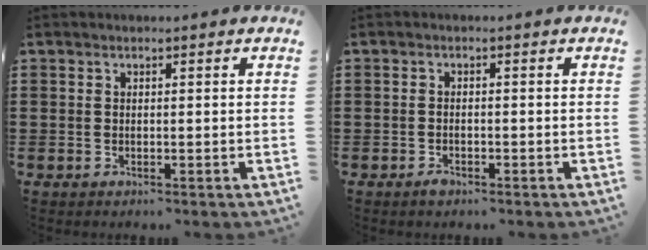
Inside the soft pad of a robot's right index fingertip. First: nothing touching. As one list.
[{"total": 1.3, "force": [-0.8, 0.6, 0.8], "torque": [-0.016, -0.002, -0.016]}]